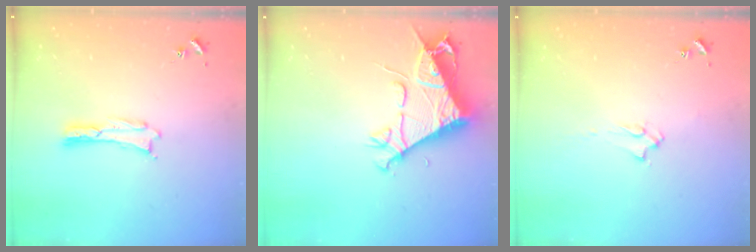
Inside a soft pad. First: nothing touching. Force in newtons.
{"total": 8.6, "press": 8.6, "slide": 1.0}
{"total": 2.0, "press": 2.0, "slide": 0.3}